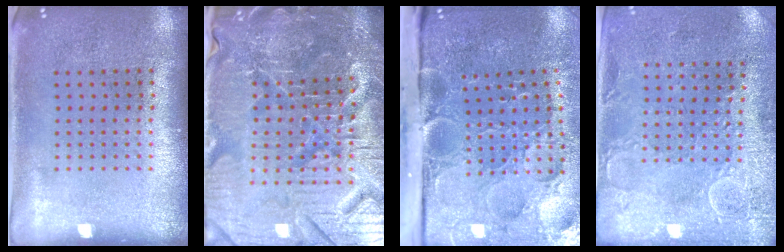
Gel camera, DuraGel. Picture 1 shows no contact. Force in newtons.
{"total": 5.9, "press": 5.5, "slide": 2.1}
{"total": 5.4, "press": 4.2, "slide": 3.3}
{"total": 2.8, "press": 2.5, "slide": 1.2}